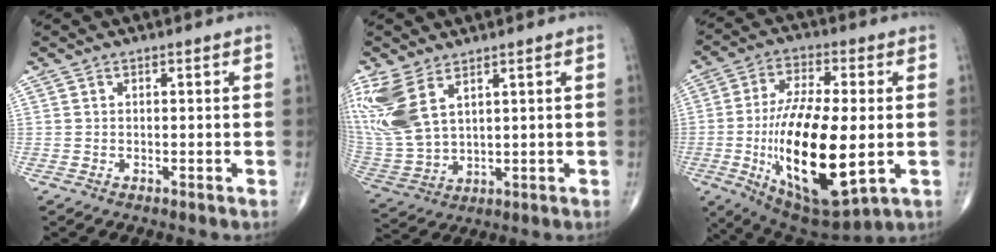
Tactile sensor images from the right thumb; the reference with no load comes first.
{"total": 13.8, "force": [6.6, 7.2, 9.8], "torque": [-0.235, -0.022, 0.151]}
{"total": 22.9, "force": [-3.0, 8.9, 20.9], "torque": [-0.390, -0.015, -0.034]}